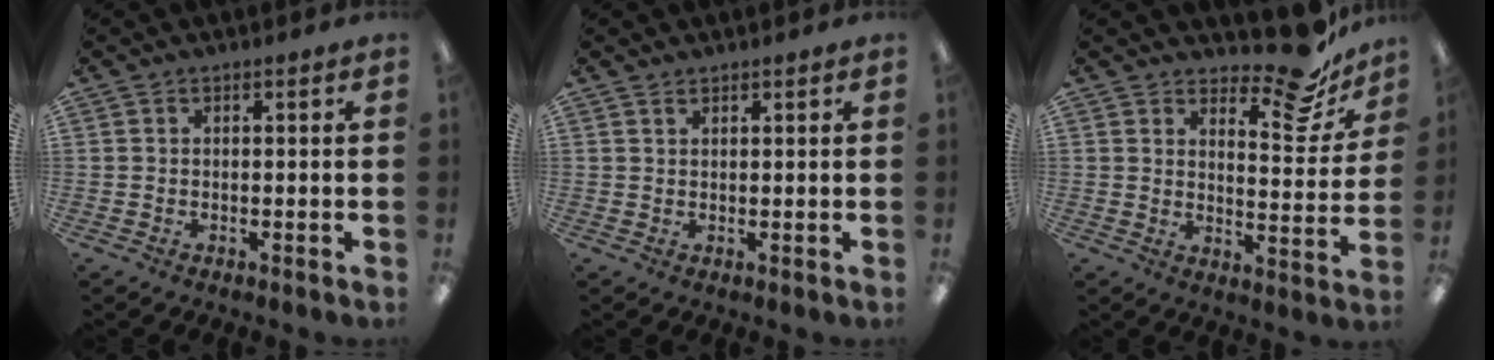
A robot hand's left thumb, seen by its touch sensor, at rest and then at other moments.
{"total": 1.2, "force": [1.1, 0.3, 0.3], "torque": [-0.007, -0.001, 0.021]}
{"total": 13.2, "force": [10.6, 4.3, 6.6], "torque": [-0.076, -0.083, 0.178]}